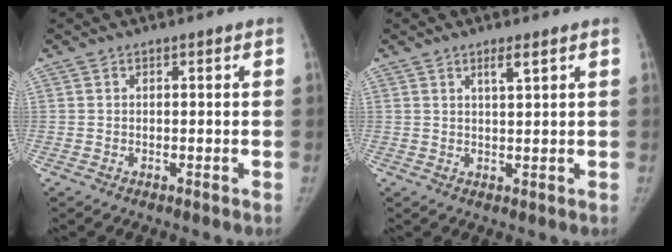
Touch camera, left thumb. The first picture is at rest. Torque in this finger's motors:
{"motor_torque": [0.22, -0.13, 0.74, -0.38, 0.10]}